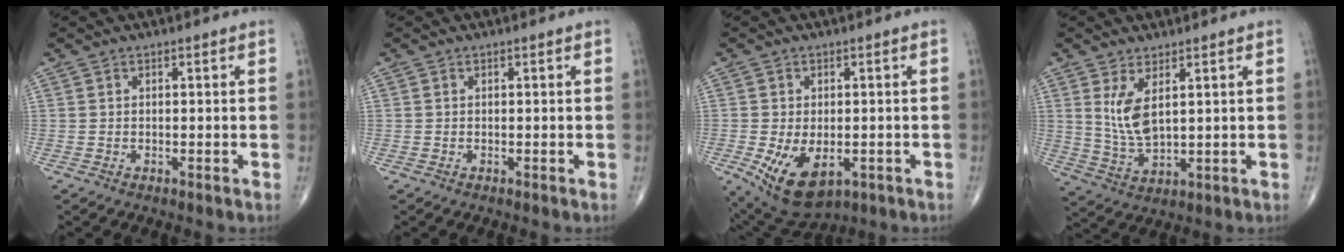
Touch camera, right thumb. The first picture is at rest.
{"total": 0.0}
{"total": 10.7, "force": [-3.3, 6.2, 8.0], "torque": [-0.129, -0.007, -0.037]}
{"total": 4.8, "force": [1.7, 1.7, 4.1], "torque": [-0.085, -0.018, 0.046]}